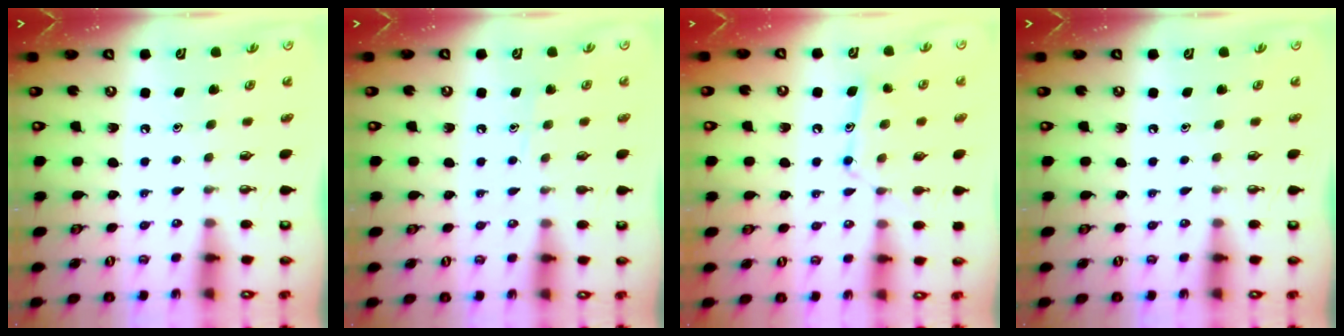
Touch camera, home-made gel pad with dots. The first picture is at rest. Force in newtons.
{"total": 5.0, "press": 5.0, "slide": 0.6}
{"total": 12.0, "press": 12.0, "slide": 0.7}
{"total": 0.0}